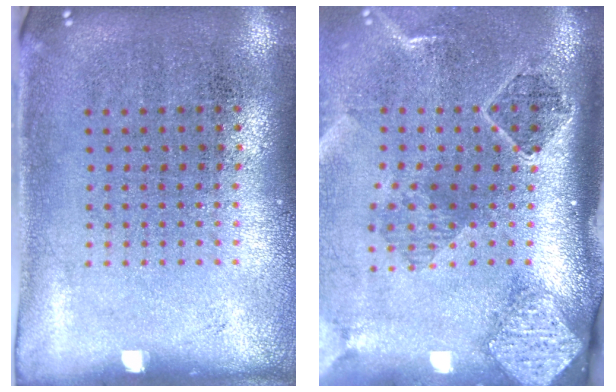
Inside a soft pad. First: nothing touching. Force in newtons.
{"total": 2.8, "press": 1.9, "slide": 2.0}